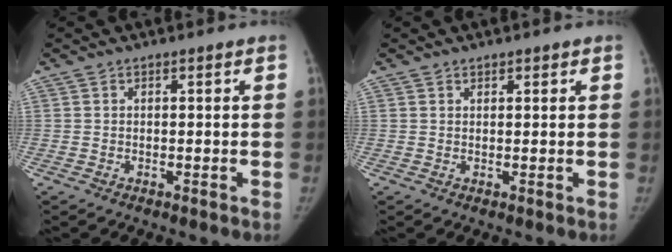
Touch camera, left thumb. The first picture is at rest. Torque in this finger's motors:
{"motor_torque": [-0.23, -0.07, -0.40, 0.19, -0.05]}